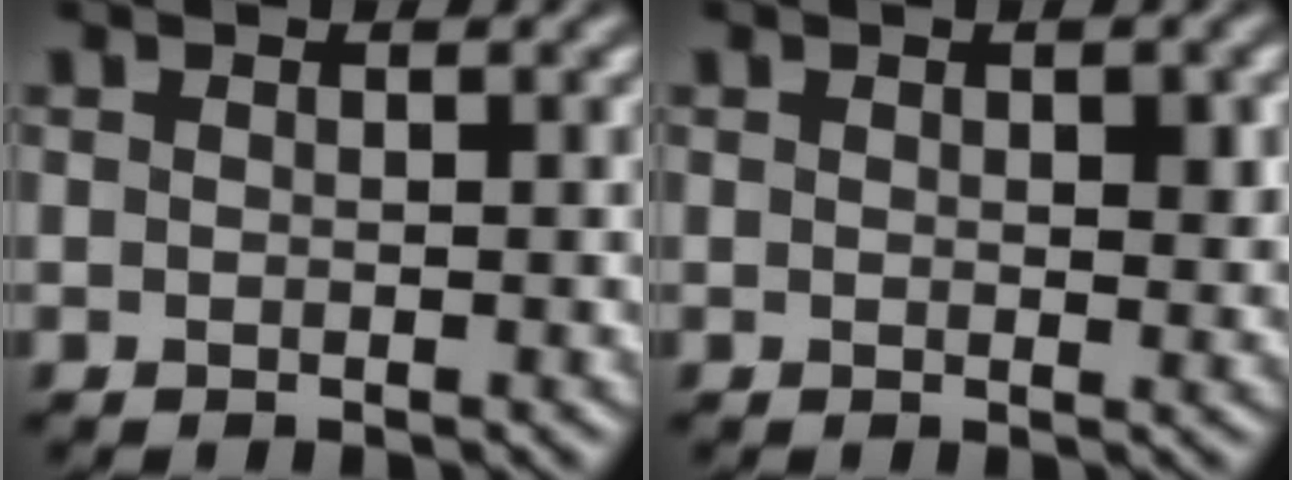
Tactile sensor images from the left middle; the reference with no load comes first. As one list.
[{"total": 2.1, "force": [0.6, 0.7, 1.9], "torque": [-0.024, -0.002, 0.013]}]